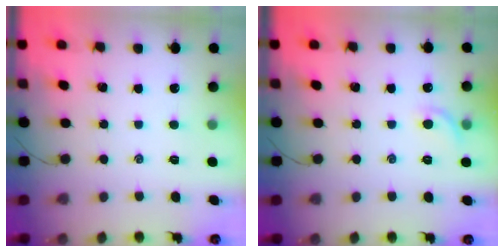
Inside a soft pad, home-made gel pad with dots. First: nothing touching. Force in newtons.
{"total": 5.8, "press": 5.6, "slide": 1.5}